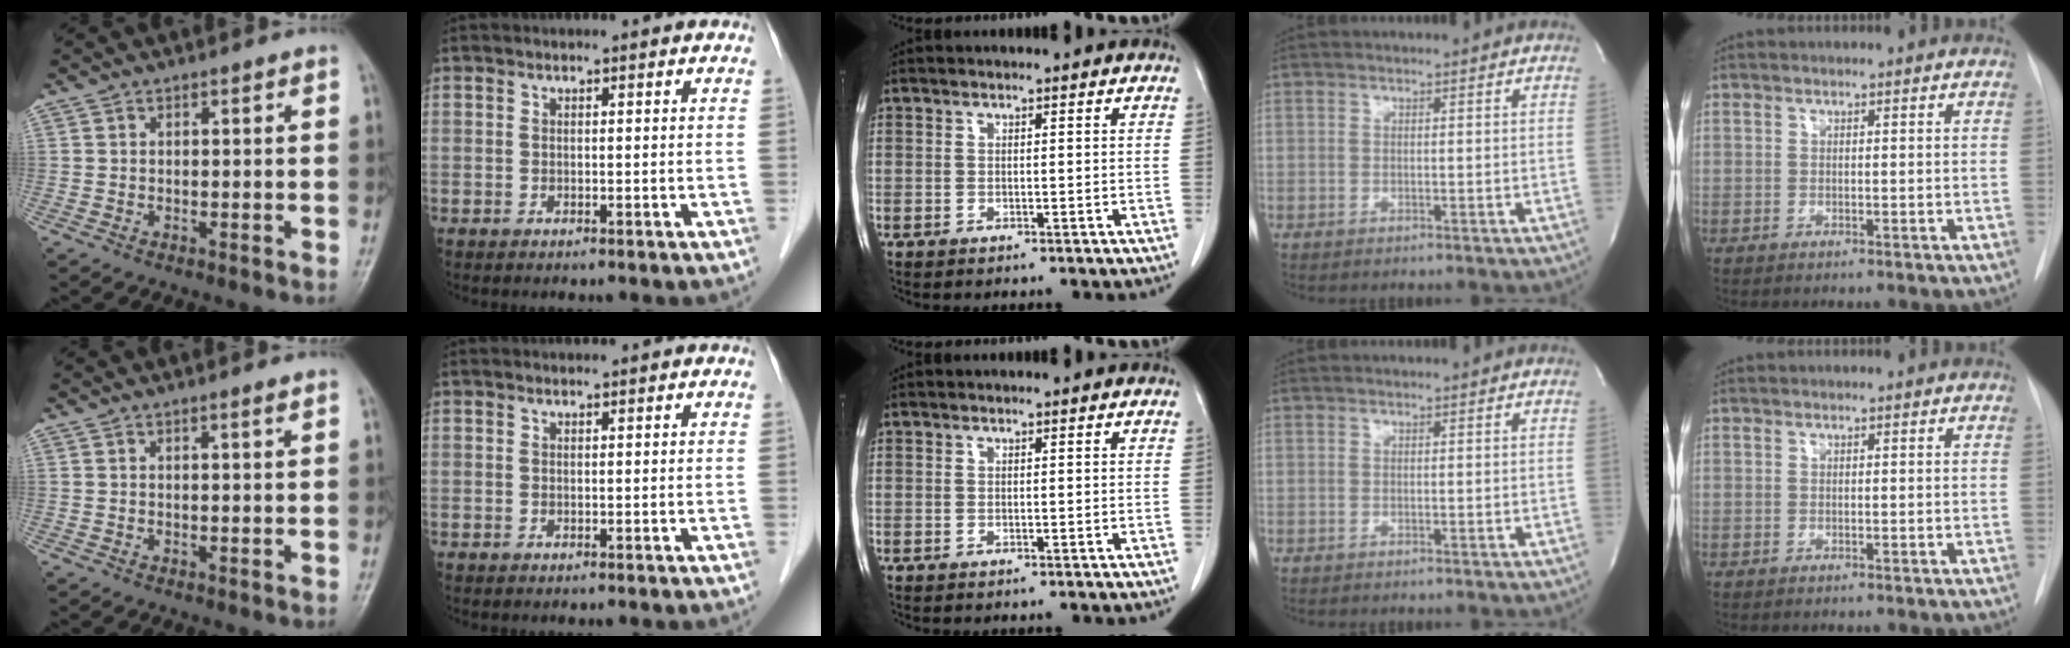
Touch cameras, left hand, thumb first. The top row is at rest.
{"thumb": {"total": 1.0, "force": [0.6, -0.1, 0.8], "torque": [-0.014, -0.004, 0.011]}, "index": {"total": 0.6, "force": [0.6, 0.0, 0.1], "torque": [-0.009, 0.005, 0.011]}}